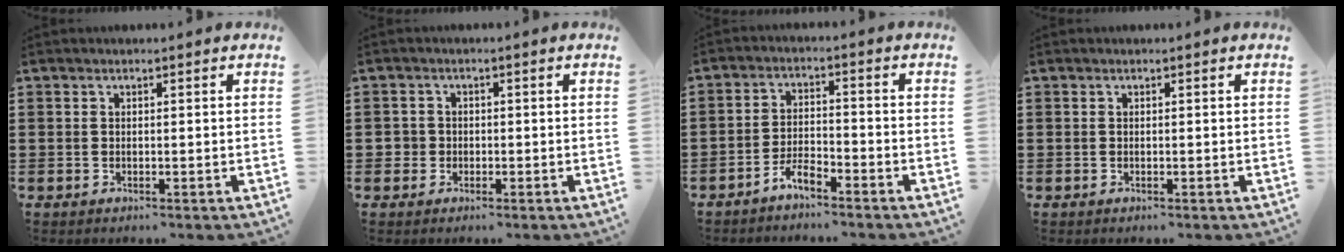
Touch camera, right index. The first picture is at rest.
{"total": 1.9, "force": [-0.3, 1.9, 0.3], "torque": [-0.012, 0.006, -0.010]}
{"total": 3.6, "force": [-3.3, 0.5, 1.4], "torque": [-0.042, 0.004, -0.070]}
{"total": 0.0}